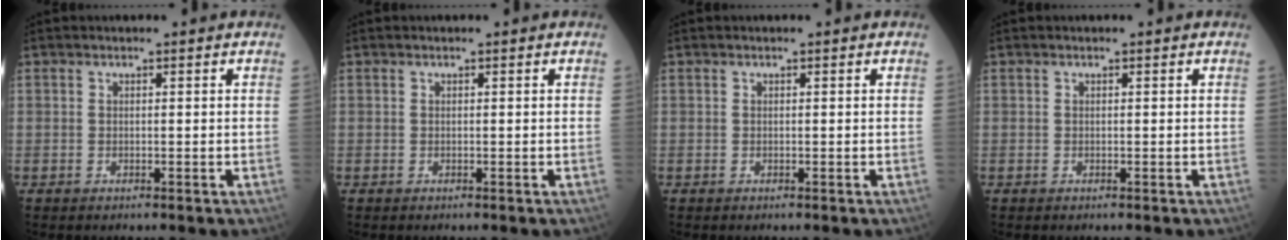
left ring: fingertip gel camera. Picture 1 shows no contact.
{"total": 0.0}
{"total": 0.0}
{"total": 0.0}